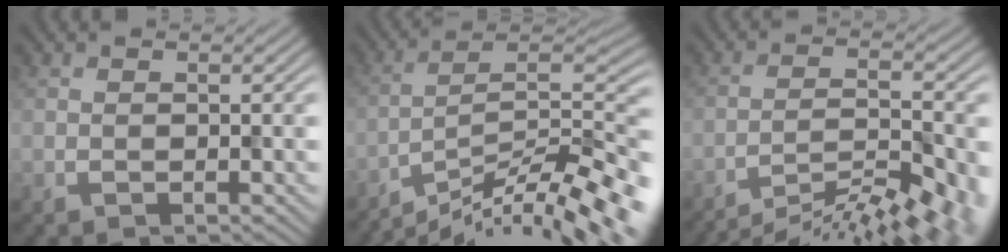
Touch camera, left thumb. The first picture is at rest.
{"total": 12.4, "force": [-10.3, 1.5, 6.8], "torque": [-0.101, 0.006, -0.168]}
{"total": 9.9, "force": [-8.8, 0.9, 4.5], "torque": [-0.067, 0.003, -0.122]}